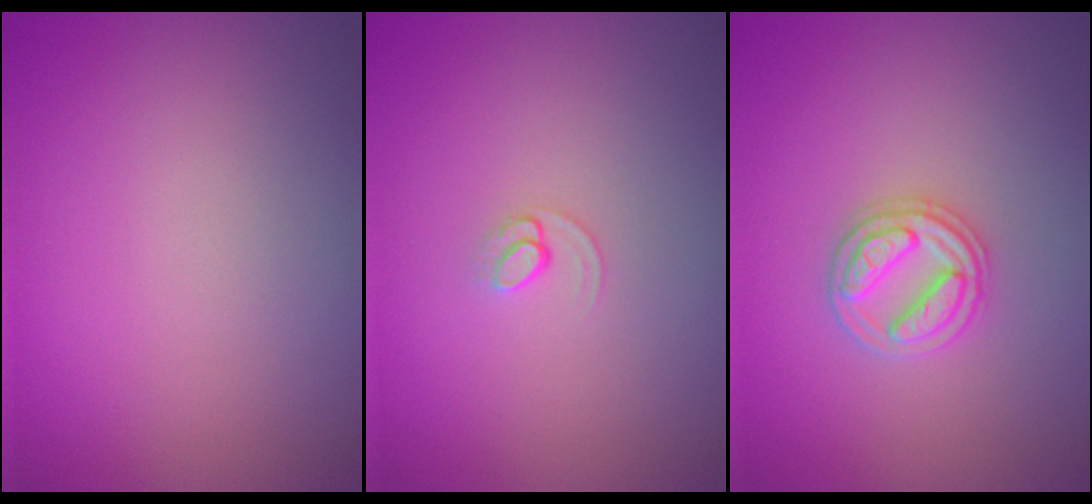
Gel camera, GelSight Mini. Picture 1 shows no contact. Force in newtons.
{"total": 0.9, "press": 0.4, "slide": 0.8}
{"total": 2.7, "press": 2.7, "slide": 0.3}